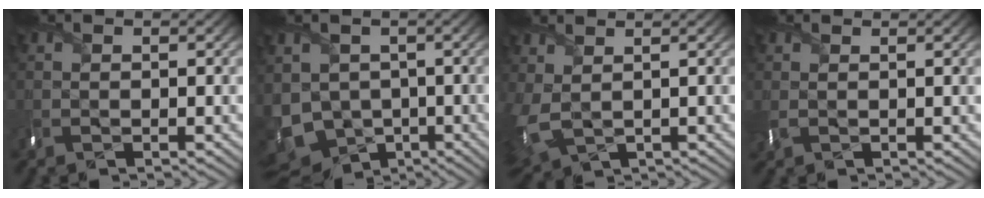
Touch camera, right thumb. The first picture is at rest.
{"total": 9.3, "force": [-2.9, 7.5, 4.7], "torque": [-0.128, -0.040, -0.037]}
{"total": 5.9, "force": [0.5, 3.6, 4.6], "torque": [-0.140, -0.011, 0.027]}
{"total": 0.9, "force": [0.3, 0.3, 0.7], "torque": [-0.017, -0.001, 0.008]}